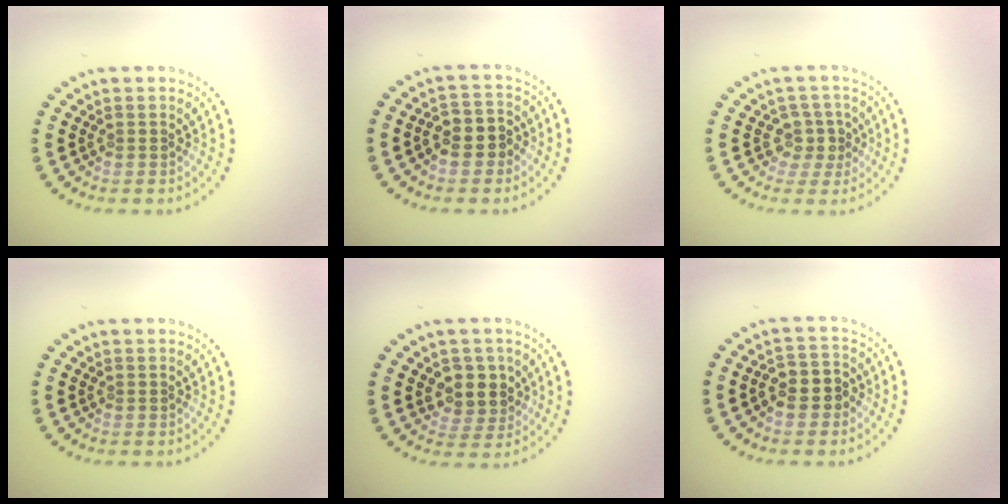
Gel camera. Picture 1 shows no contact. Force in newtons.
{"total": 2.9, "press": 2.7, "slide": 1.0}
{"total": 2.3, "press": 1.9, "slide": 1.2}
{"total": 0.0}
{"total": 3.1, "press": 2.8, "slide": 1.3}
{"total": 2.9, "press": 2.7, "slide": 1.0}